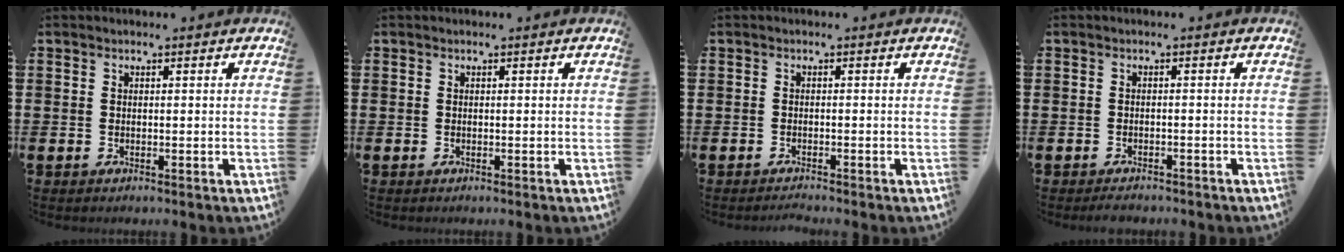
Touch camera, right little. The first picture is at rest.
{"total": 0.0}
{"total": 0.7, "force": [-0.7, -0.1, 0.2], "torque": [-0.004, -0.002, -0.013]}
{"total": 1.1, "force": [-1.1, 0.1, 0.1], "torque": [-0.005, 0.000, -0.022]}